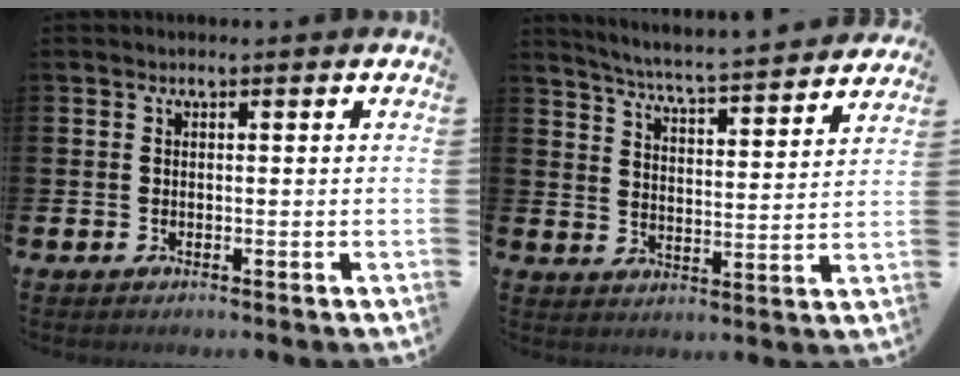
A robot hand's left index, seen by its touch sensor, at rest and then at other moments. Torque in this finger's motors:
{"motor_torque": [0.83, -1.31, 0.53, 0.19]}